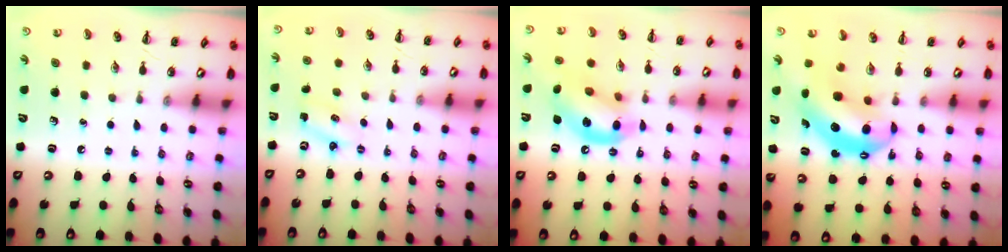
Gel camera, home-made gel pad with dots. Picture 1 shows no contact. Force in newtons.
{"total": 2.3, "press": 2.3, "slide": 0.6}
{"total": 14.4, "press": 14.1, "slide": 3.0}
{"total": 9.0, "press": 8.8, "slide": 1.9}